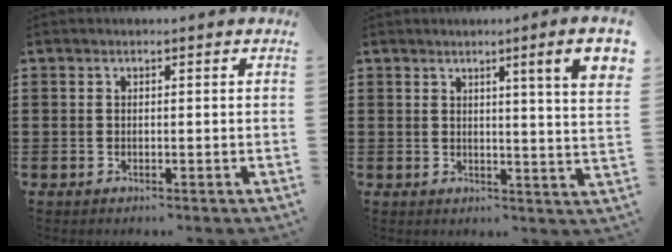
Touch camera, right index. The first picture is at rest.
{"total": 5.6, "force": [2.7, -0.5, 4.9], "torque": [-0.076, -0.018, 0.037]}